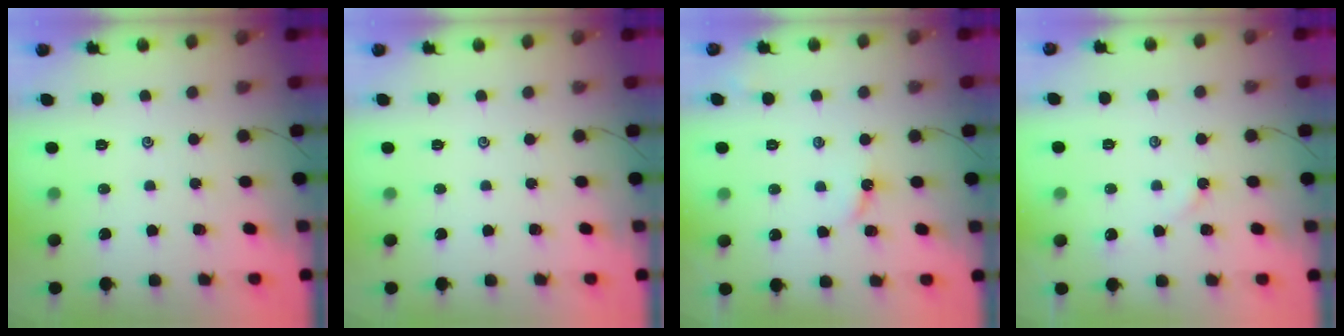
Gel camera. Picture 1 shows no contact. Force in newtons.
{"total": 0.0}
{"total": 2.8, "press": 2.8, "slide": 0.2}
{"total": 2.0, "press": 1.9, "slide": 0.3}